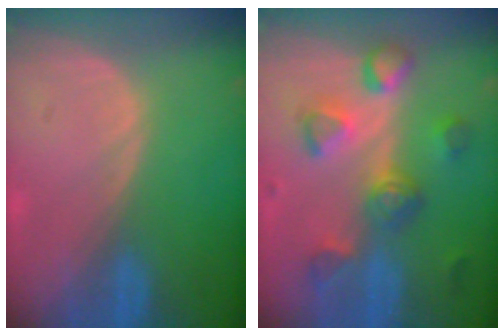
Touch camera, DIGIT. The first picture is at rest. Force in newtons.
{"total": 8.1, "press": 7.8, "slide": 2.3}